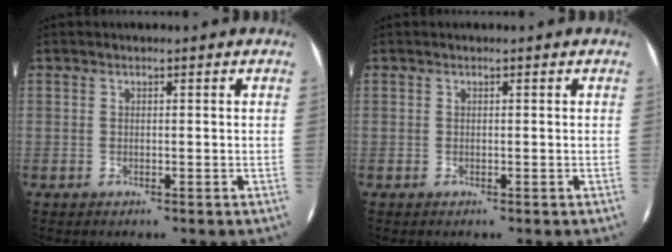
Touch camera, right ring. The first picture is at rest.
{"total": 0.0}